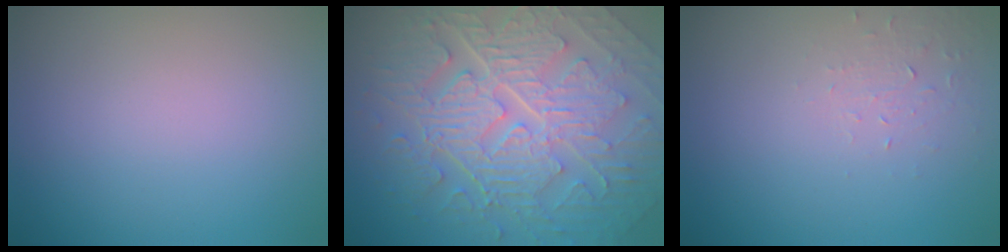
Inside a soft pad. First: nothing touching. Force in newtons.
{"total": 10.2, "press": 7.0, "slide": 7.5}
{"total": 1.0, "press": 0.4, "slide": 0.9}